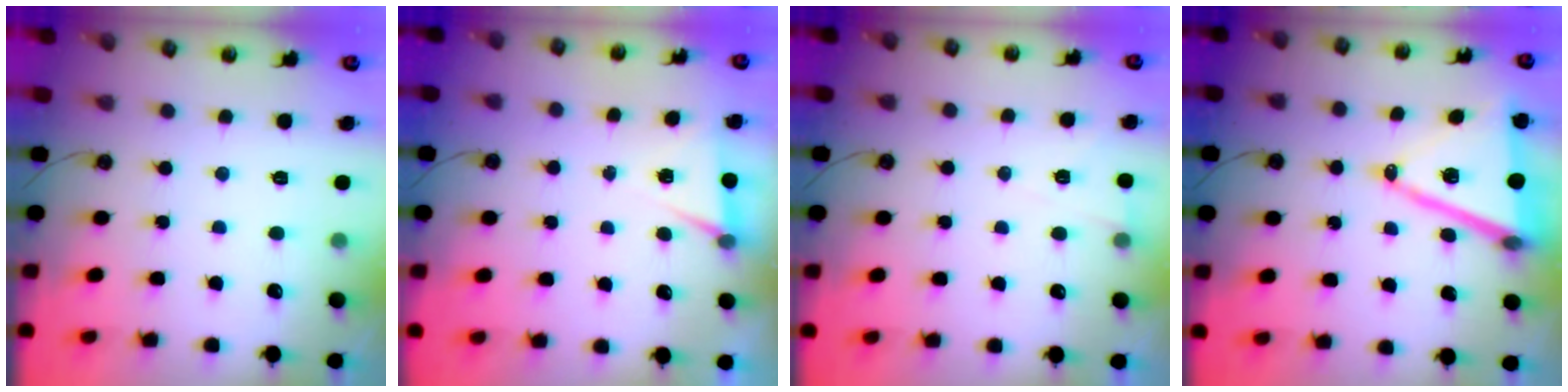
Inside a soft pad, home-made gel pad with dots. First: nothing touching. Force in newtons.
{"total": 4.9, "press": 2.1, "slide": 4.5}
{"total": 5.1, "press": 2.6, "slide": 4.4}
{"total": 16.1, "press": 15.6, "slide": 3.7}